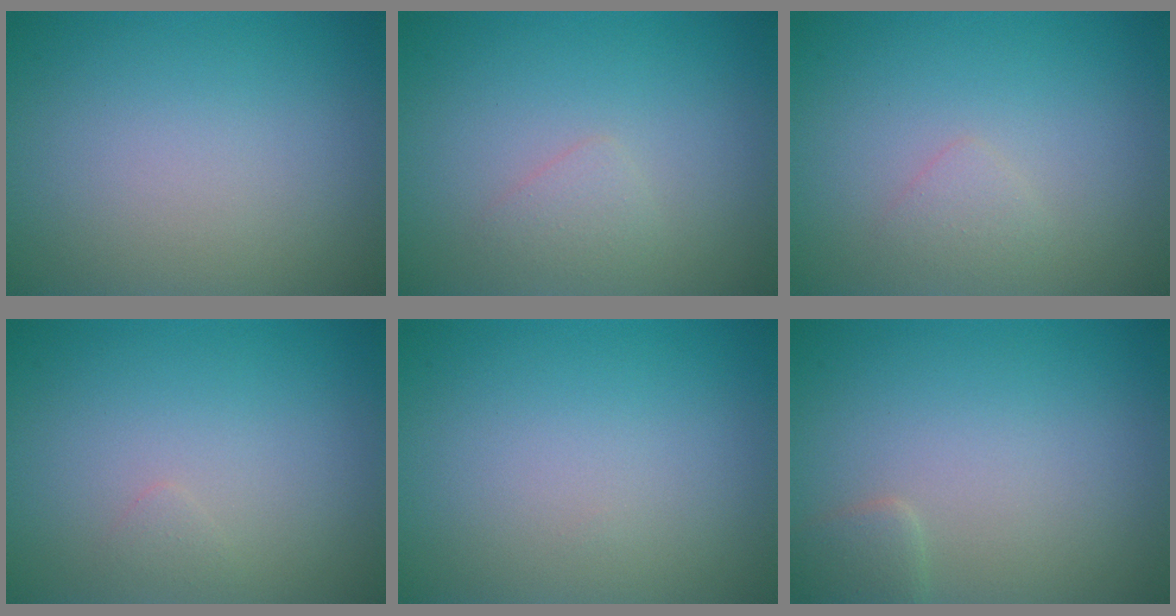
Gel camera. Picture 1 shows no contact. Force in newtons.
{"total": 1.1, "press": 1.1, "slide": 0.1}
{"total": 1.1, "press": 1.1, "slide": 0.1}
{"total": 0.6, "press": 0.6, "slide": 0.0}
{"total": 0.0}
{"total": 1.4, "press": 1.4, "slide": 0.1}